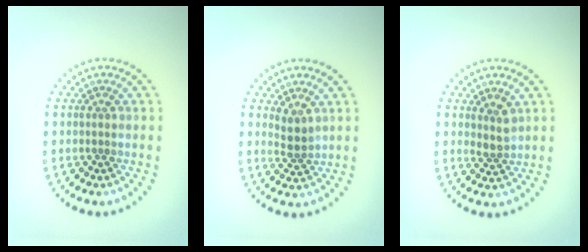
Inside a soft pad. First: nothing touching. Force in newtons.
{"total": 1.8, "press": 1.4, "slide": 1.1}
{"total": 1.8, "press": 1.4, "slide": 1.1}